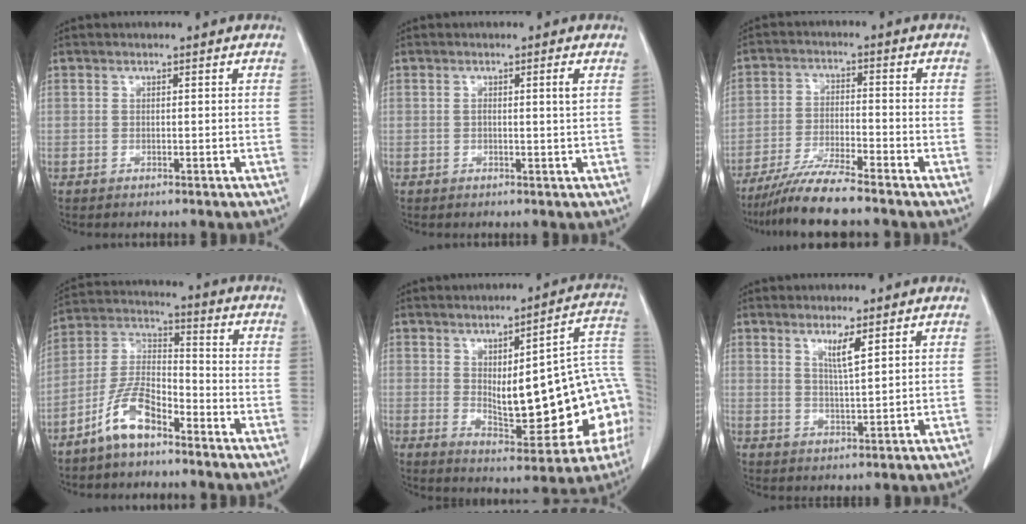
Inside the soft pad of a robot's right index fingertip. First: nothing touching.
{"total": 1.5, "force": [0.3, -0.4, 1.4], "torque": [-0.024, 0.002, 0.006]}
{"total": 7.1, "force": [-6.1, -0.8, 3.4], "torque": [-0.064, -0.025, -0.119]}
{"total": 8.7, "force": [-5.7, 2.8, 5.9], "torque": [-0.127, 0.002, -0.121]}
{"total": 20.5, "force": [-1.0, 5.5, 19.7], "torque": [-0.203, 0.027, 0.006]}
{"total": 3.9, "force": [2.3, 0.0, 3.2], "torque": [-0.058, -0.010, 0.044]}